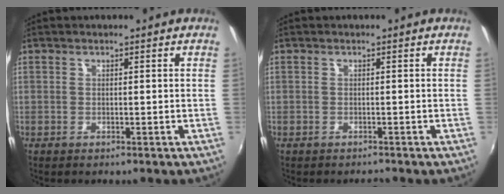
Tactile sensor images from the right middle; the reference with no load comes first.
{"total": 0.7, "force": [-0.7, 0.1, 0.0], "torque": [-0.001, -0.003, -0.012]}